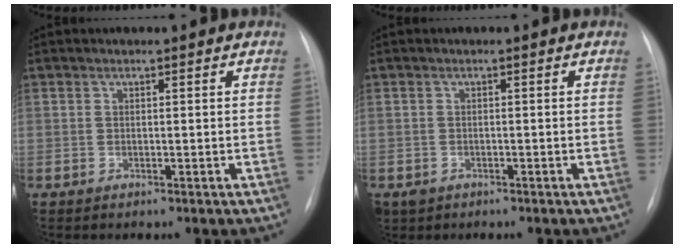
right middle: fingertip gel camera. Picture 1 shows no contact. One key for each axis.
{"total": 1.8, "fx": -0.9, "fy": 1.6, "fz": 0.2, "tx": -0.006, "ty": 0.003, "tz": -0.012}